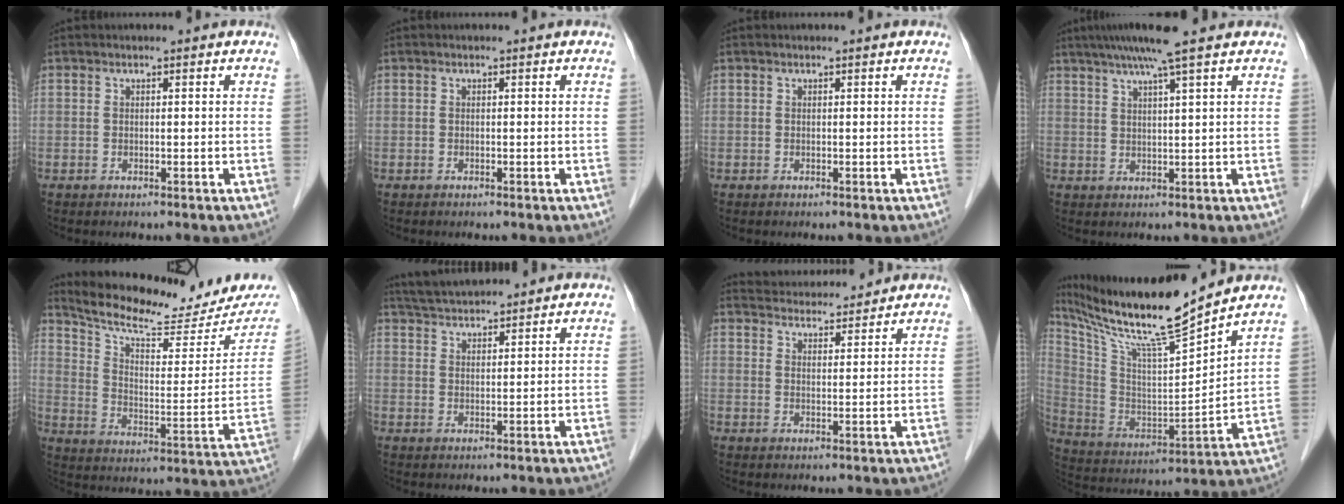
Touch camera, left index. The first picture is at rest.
{"total": 0.0}
{"total": 0.0}
{"total": 7.2, "force": [5.2, -1.0, 4.8], "torque": [-0.078, 0.017, 0.083]}
{"total": 19.7, "force": [18.2, 3.9, 6.5], "torque": [-0.102, -0.040, 0.253]}
{"total": 6.1, "force": [5.8, 0.3, 1.7], "torque": [-0.036, 0.032, 0.104]}
{"total": 8.8, "force": [8.6, 1.2, 1.6], "torque": [-0.026, 0.018, 0.124]}
{"total": 17.6, "force": [15.2, -0.6, 8.8], "torque": [-0.172, -0.017, 0.275]}